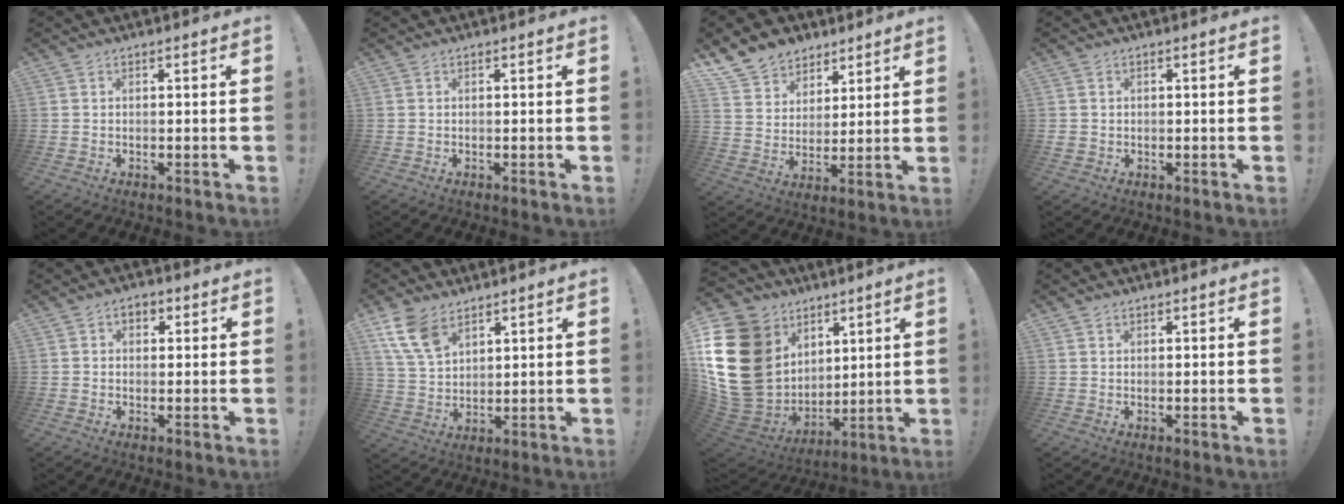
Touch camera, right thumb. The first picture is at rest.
{"total": 0.0}
{"total": 11.0, "force": [7.6, 7.7, 2.1], "torque": [-0.044, -0.055, 0.153]}
{"total": 1.4, "force": [0.3, 1.4, 0.3], "torque": [0.003, -0.002, 0.003]}
{"total": 3.2, "force": [0.7, 2.6, 1.8], "torque": [-0.021, 0.004, 0.011]}
{"total": 10.9, "force": [6.7, 6.3, 5.8], "torque": [-0.120, -0.027, 0.132]}
{"total": 26.9, "force": [5.2, 21.7, 15.1], "torque": [-0.280, -0.041, 0.160]}
{"total": 0.7, "force": [0.5, 0.5, 0.0], "torque": [0.002, -0.001, 0.010]}